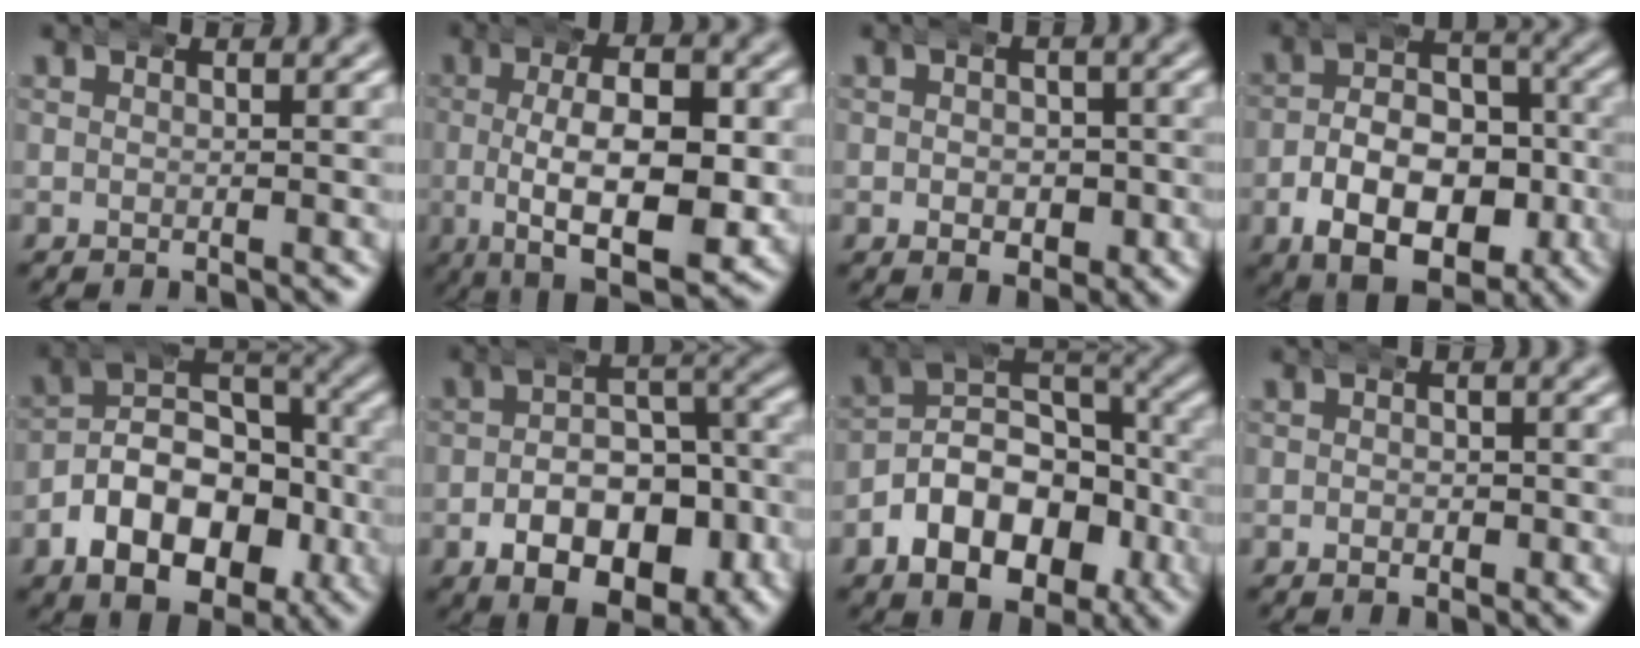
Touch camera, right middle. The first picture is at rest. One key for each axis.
{"total": 13.0, "fx": -2.8, "fy": 6.7, "fz": 10.7, "tx": -0.175, "ty": -0.038, "tz": -0.031}
{"total": 3.4, "fx": -0.7, "fy": 2.6, "fz": 2.0, "tx": -0.017, "ty": -0.006, "tz": -0.008}
{"total": 11.6, "fx": -4.4, "fy": 7.6, "fz": 7.5, "tx": -0.112, "ty": -0.023, "tz": -0.066}
{"total": 11.2, "fx": -2.7, "fy": 8.4, "fz": 6.9, "tx": -0.114, "ty": -0.022, "tz": -0.042}
{"total": 11.1, "fx": -5.0, "fy": 6.4, "fz": 7.6, "tx": -0.102, "ty": -0.021, "tz": -0.070}
{"total": 10.0, "fx": -2.8, "fy": 7.5, "fz": 6.1, "tx": -0.102, "ty": -0.021, "tz": -0.039}
{"total": 1.5, "fx": -0.2, "fy": 1.1, "fz": 1.0, "tx": -0.009, "ty": 0.000, "tz": -0.005}